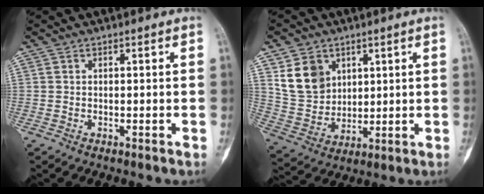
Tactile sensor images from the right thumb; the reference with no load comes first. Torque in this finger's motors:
{"motor_torque": [0.91, 1.02, -0.11, 0.23, 0.05]}